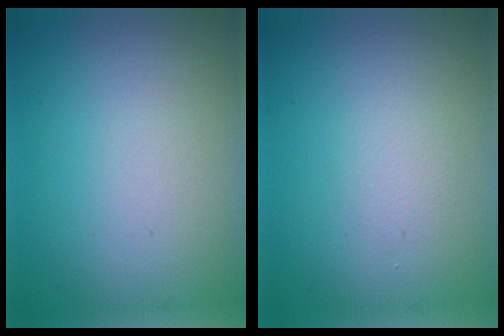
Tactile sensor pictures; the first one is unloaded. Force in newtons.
{"total": 1.0, "press": 0.9, "slide": 0.1}